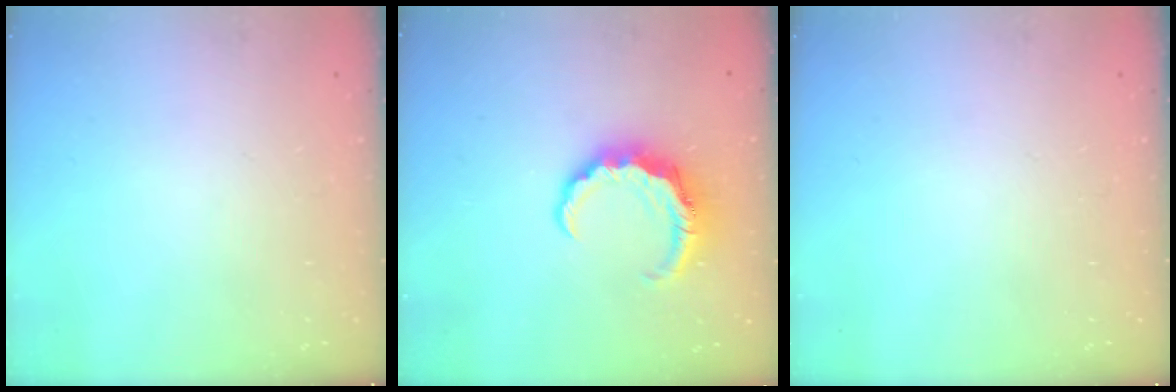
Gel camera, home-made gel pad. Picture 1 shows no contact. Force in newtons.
{"total": 7.3, "press": 7.3, "slide": 1.2}
{"total": 0.0}